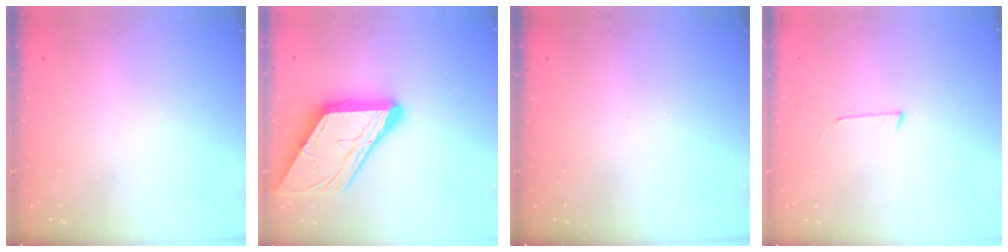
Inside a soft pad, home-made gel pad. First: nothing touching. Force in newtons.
{"total": 16.3, "press": 16.2, "slide": 1.9}
{"total": 0.0}
{"total": 3.2, "press": 3.2, "slide": 0.2}